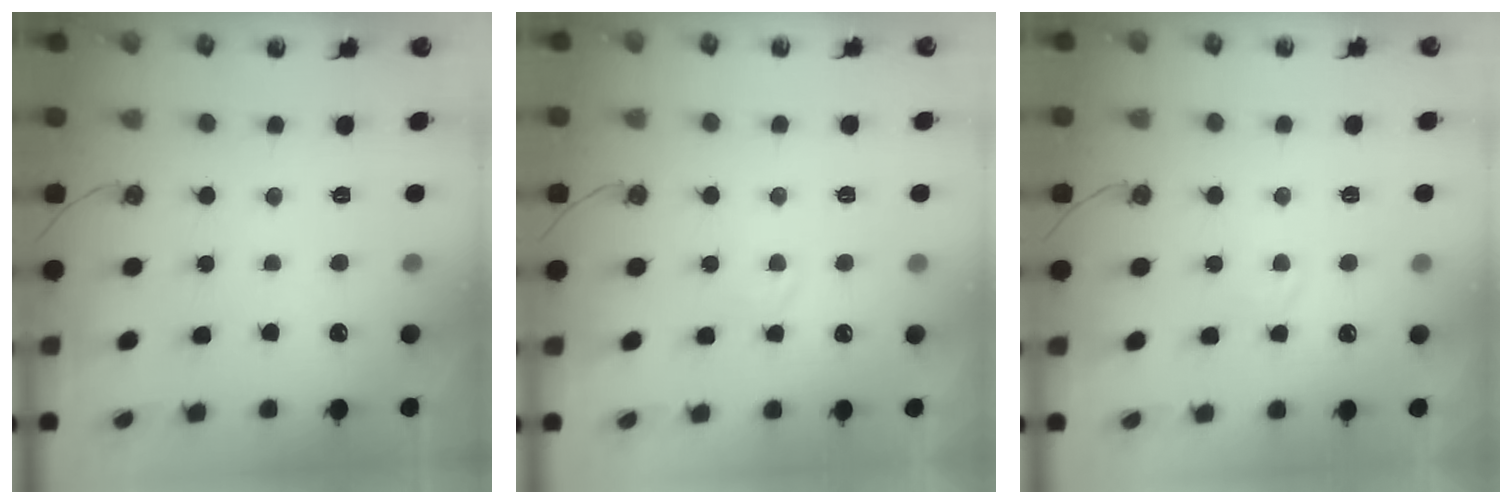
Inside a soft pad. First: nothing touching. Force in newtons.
{"total": 2.8, "press": 2.8, "slide": 0.4}
{"total": 2.8, "press": 2.8, "slide": 0.4}